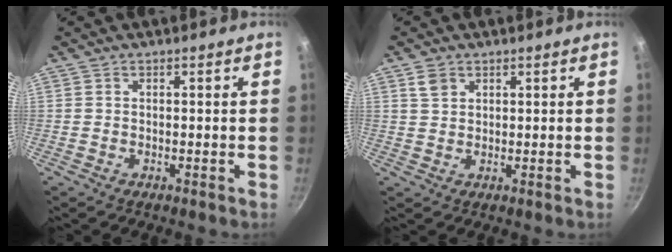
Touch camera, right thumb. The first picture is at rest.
{"total": 2.8, "force": [1.5, 2.0, 1.4], "torque": [-0.016, -0.001, 0.029]}